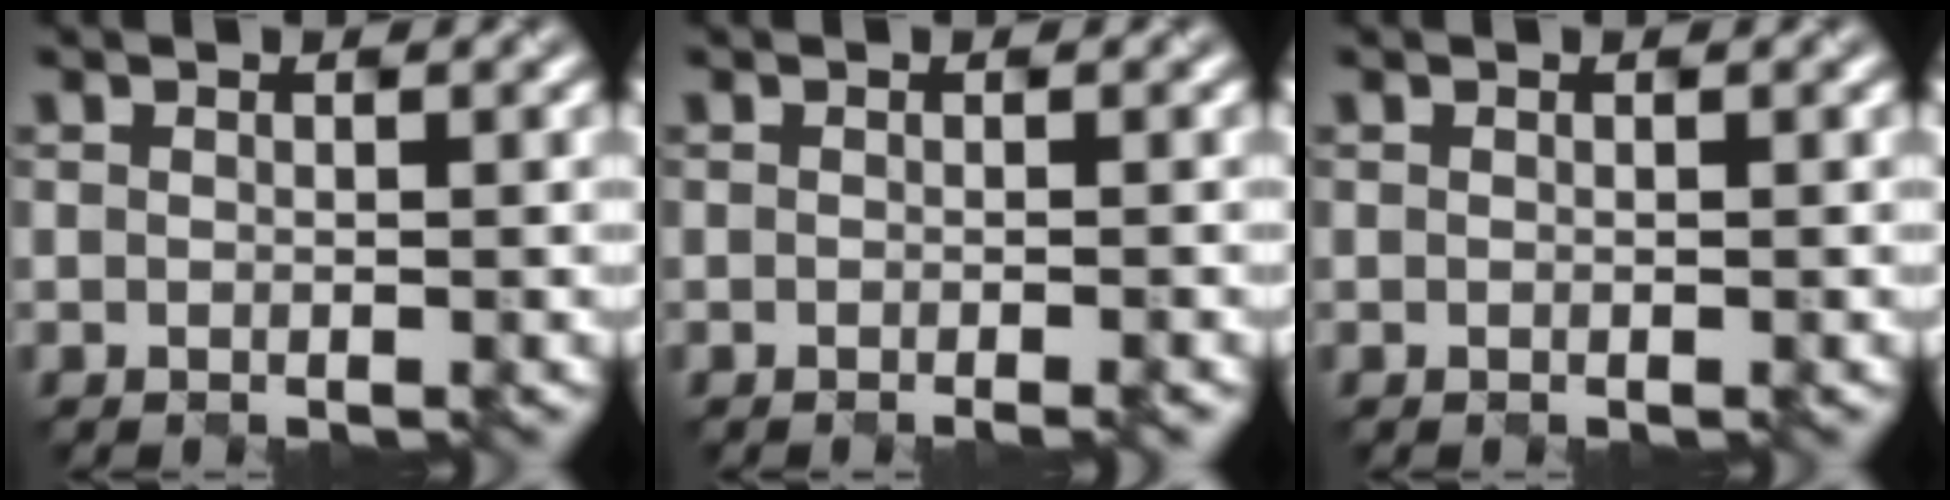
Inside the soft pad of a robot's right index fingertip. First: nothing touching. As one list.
[{"total": 1.2, "force": [-0.5, 0.4, 1.0], "torque": [-0.006, 0.001, -0.009]}, {"total": 0.0}]